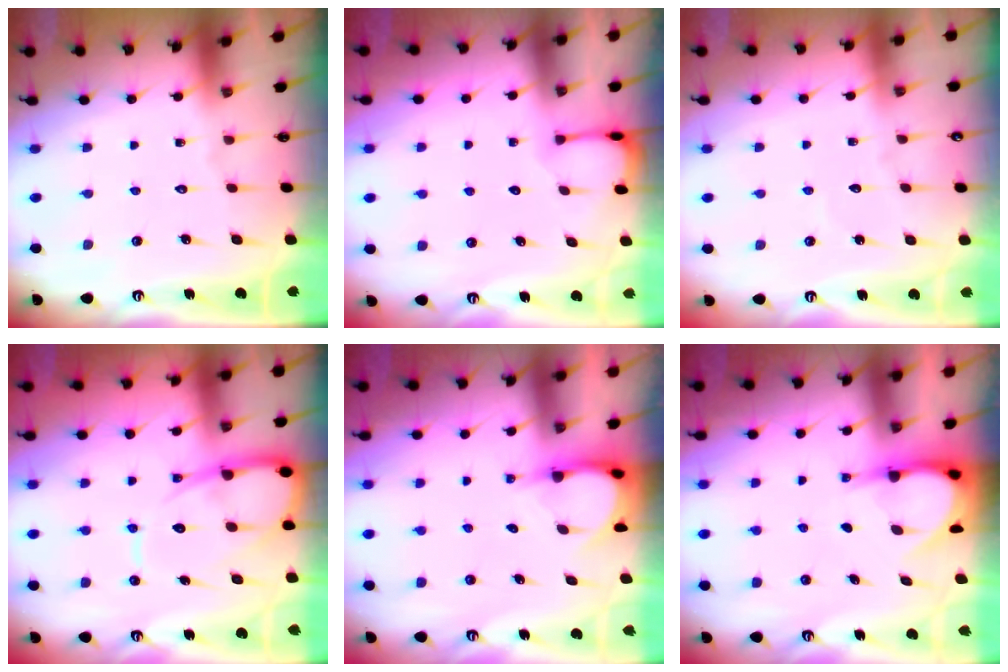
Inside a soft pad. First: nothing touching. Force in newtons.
{"total": 1.9, "press": 1.9, "slide": 0.2}
{"total": 2.9, "press": 2.9, "slide": 0.2}
{"total": 11.5, "press": 11.4, "slide": 1.4}
{"total": 3.9, "press": 3.9, "slide": 0.2}
{"total": 4.8, "press": 4.8, "slide": 0.5}